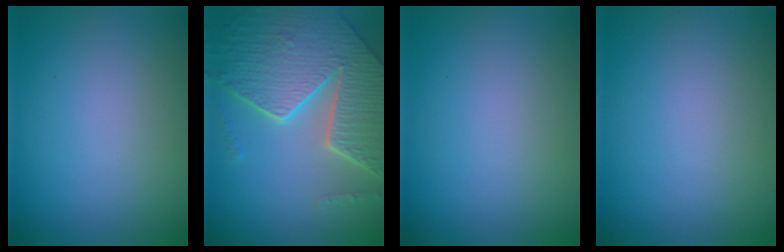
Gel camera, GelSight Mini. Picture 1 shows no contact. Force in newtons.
{"total": 8.1, "press": 5.9, "slide": 5.5}
{"total": 0.0}
{"total": 0.0}